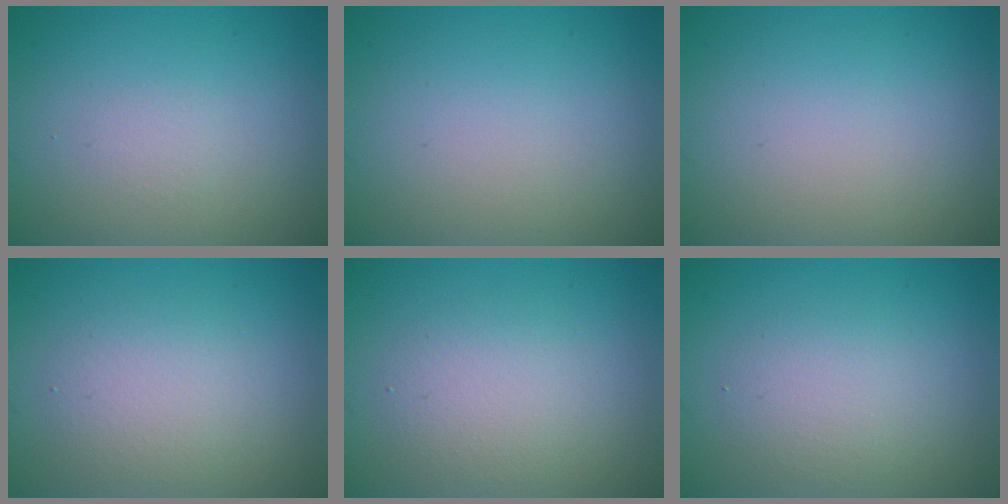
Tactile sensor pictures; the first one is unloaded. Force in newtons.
{"total": 0.0}
{"total": 0.0}
{"total": 3.0, "press": 3.0, "slide": 0.2}
{"total": 3.0, "press": 3.0, "slide": 0.2}
{"total": 2.4, "press": 2.4, "slide": 0.2}